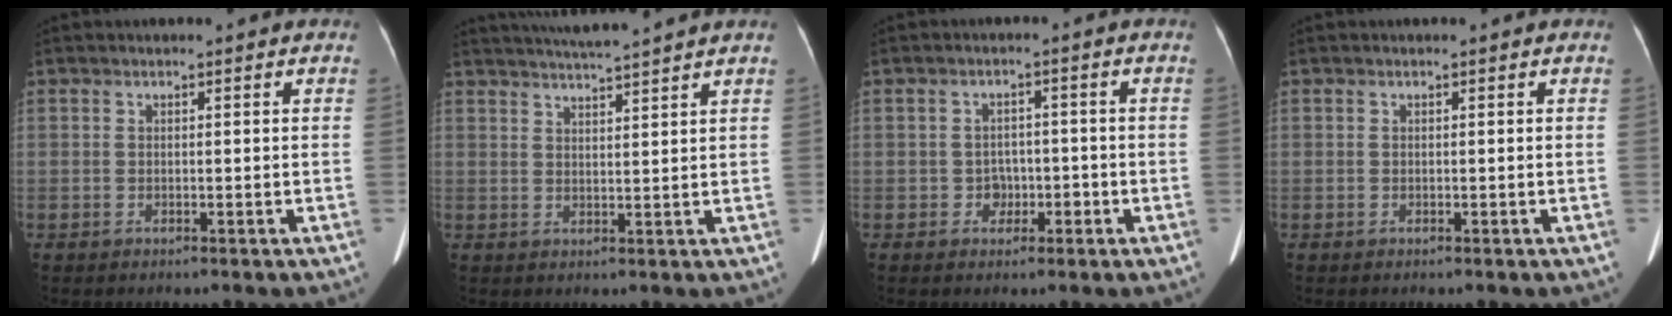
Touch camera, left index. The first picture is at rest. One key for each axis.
{"total": 7.5, "fx": 6.8, "fy": -1.4, "fz": 2.8, "tx": -0.048, "ty": 0.013, "tz": 0.103}
{"total": 2.8, "fx": -1.1, "fy": 2.3, "fz": 1.0, "tx": -0.011, "ty": 0.010, "tz": -0.013}
{"total": 0.0}